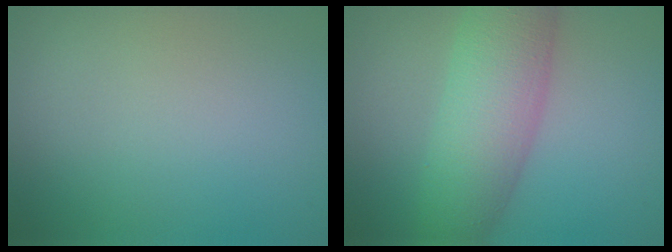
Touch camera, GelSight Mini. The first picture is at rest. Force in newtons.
{"total": 6.9, "press": 6.9, "slide": 0.2}